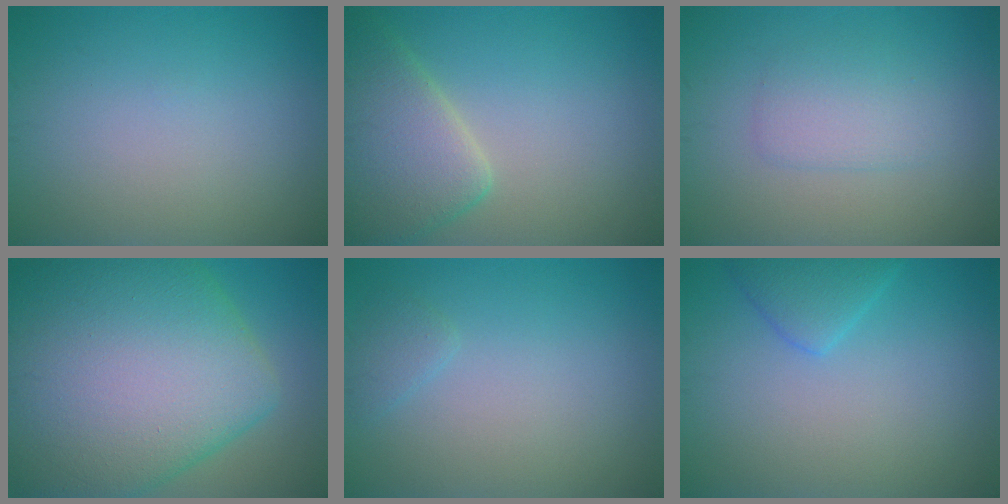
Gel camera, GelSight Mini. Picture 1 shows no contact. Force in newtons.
{"total": 6.1, "press": 6.1, "slide": 0.4}
{"total": 2.3, "press": 2.3, "slide": 0.1}
{"total": 16.8, "press": 16.8, "slide": 0.5}
{"total": 1.0, "press": 1.0, "slide": 0.1}
{"total": 2.3, "press": 2.3, "slide": 0.3}